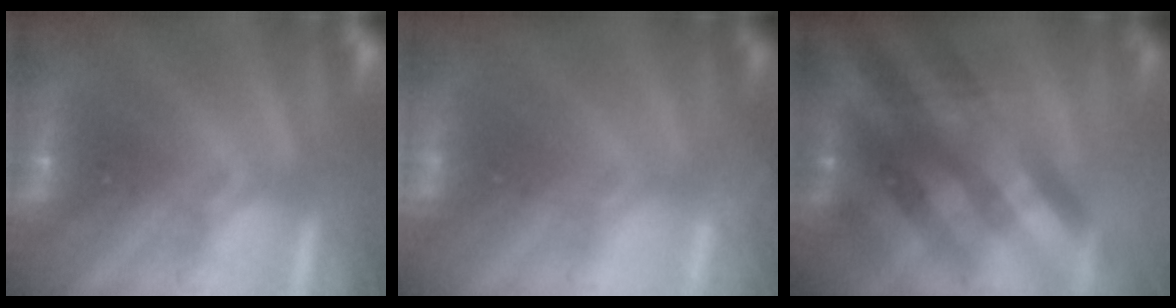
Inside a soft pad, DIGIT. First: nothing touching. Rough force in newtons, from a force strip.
{"total": 8.7}
{"total": 2.6}